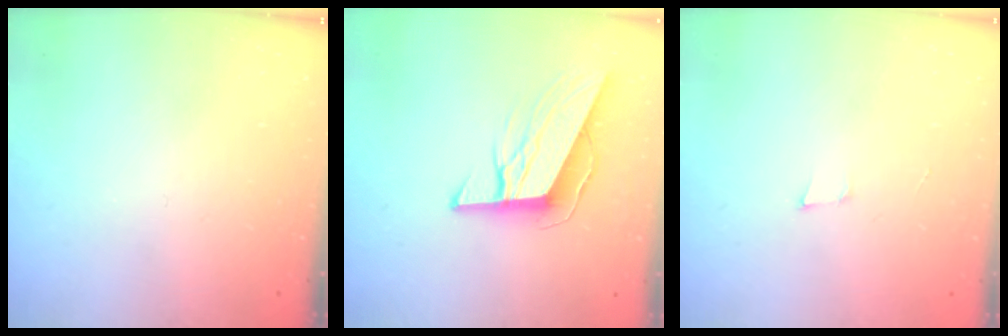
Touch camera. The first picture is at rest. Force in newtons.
{"total": 9.8, "press": 9.6, "slide": 2.3}
{"total": 3.5, "press": 2.3, "slide": 2.6}